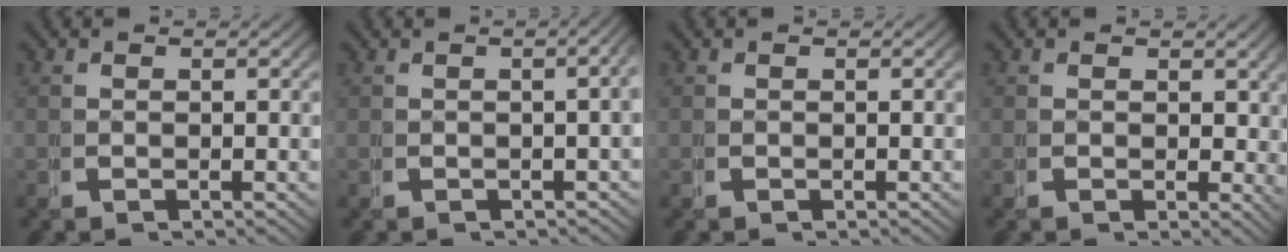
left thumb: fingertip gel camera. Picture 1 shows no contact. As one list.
[{"total": 3.0, "force": [-0.5, 1.1, 2.8], "torque": [-0.033, 0.012, -0.008]}, {"total": 0.0}, {"total": 1.9, "force": [0.9, 1.2, 1.2], "torque": [-0.004, -0.007, 0.013]}]